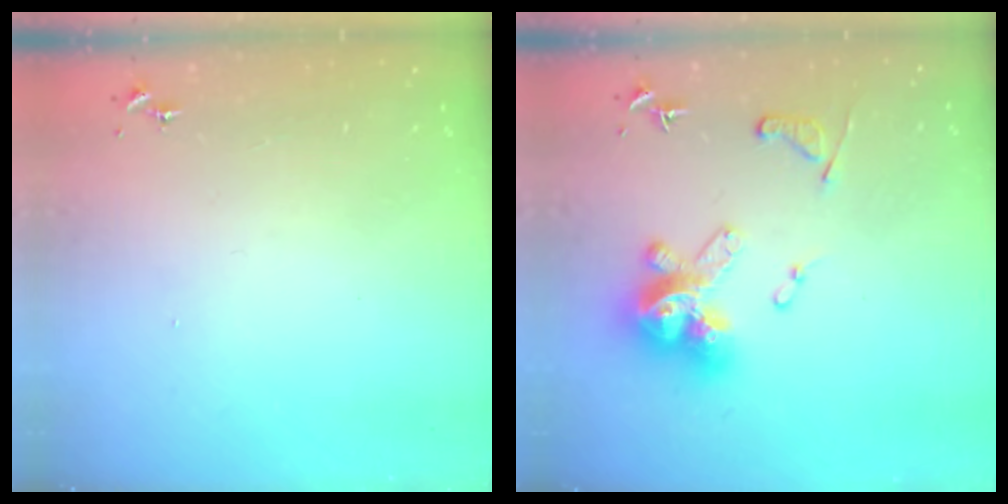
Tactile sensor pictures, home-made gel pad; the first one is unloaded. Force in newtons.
{"total": 17.4, "press": 17.4, "slide": 1.6}